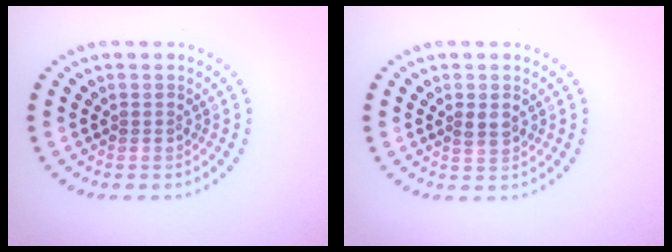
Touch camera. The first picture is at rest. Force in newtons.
{"total": 1.3, "press": 1.3, "slide": 0.3}